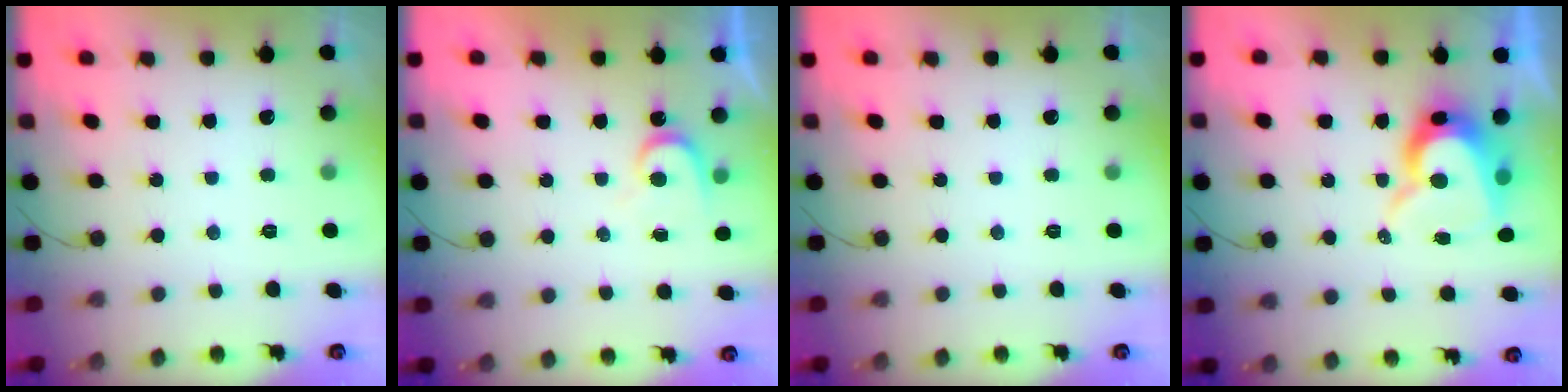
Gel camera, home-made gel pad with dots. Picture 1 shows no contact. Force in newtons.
{"total": 5.1, "press": 5.0, "slide": 0.4}
{"total": 0.0}
{"total": 11.2, "press": 11.1, "slide": 1.1}